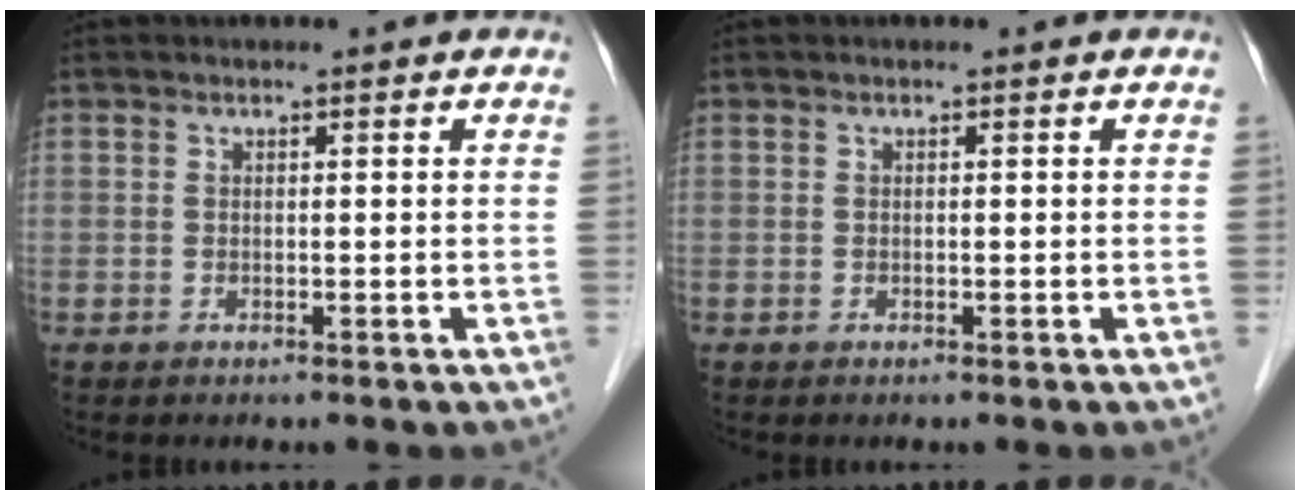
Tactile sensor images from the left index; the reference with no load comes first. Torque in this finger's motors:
{"motor_torque": [0.19, 0.15, -0.05, 0.01]}